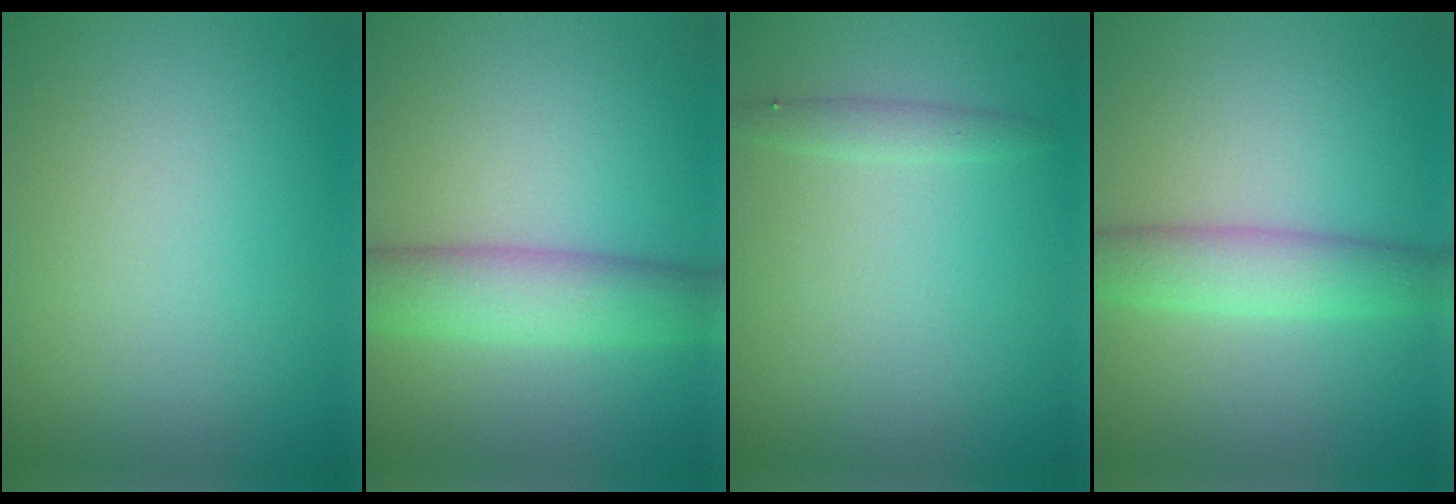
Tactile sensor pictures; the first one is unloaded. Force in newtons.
{"total": 5.5, "press": 5.5, "slide": 0.2}
{"total": 0.7, "press": 0.7, "slide": 0.1}
{"total": 4.0, "press": 4.0, "slide": 0.0}